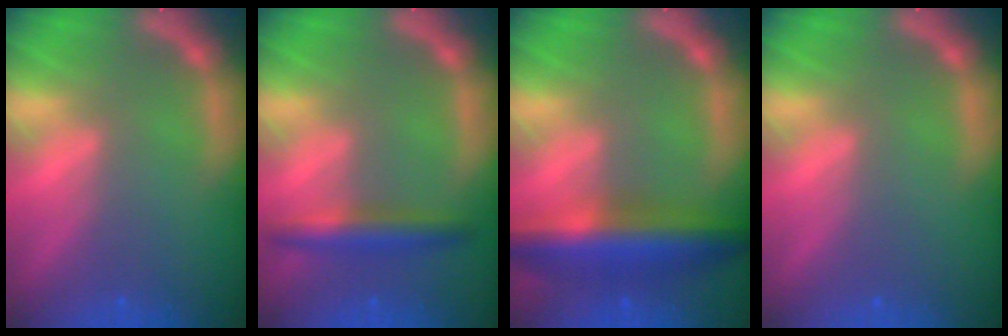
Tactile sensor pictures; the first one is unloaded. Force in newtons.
{"total": 3.5}
{"total": 7.9}
{"total": 0.0}